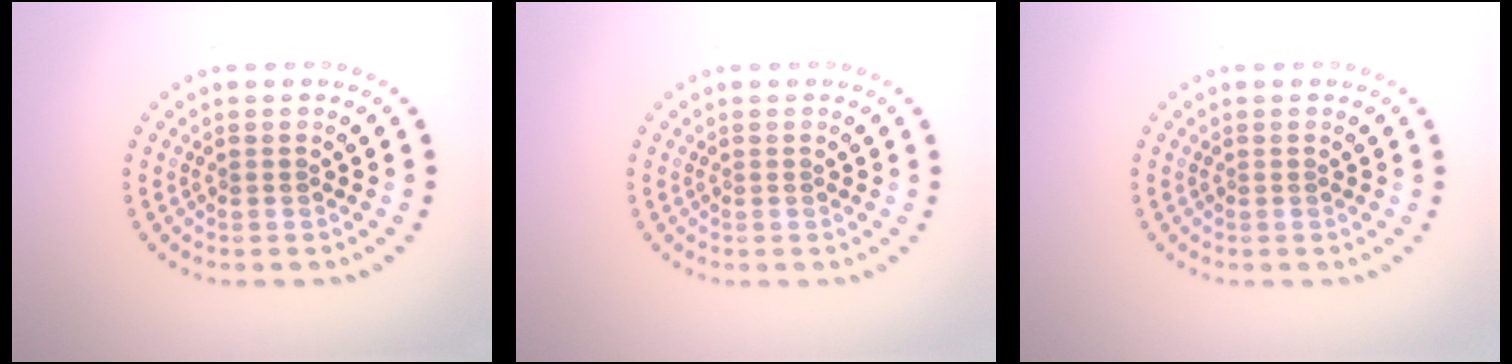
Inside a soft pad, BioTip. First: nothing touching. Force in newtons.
{"total": 0.0}
{"total": 0.0}